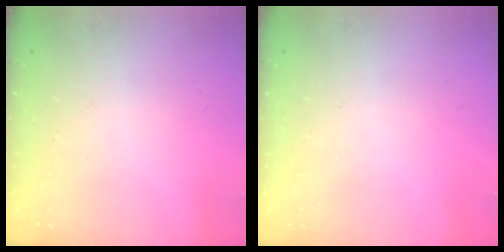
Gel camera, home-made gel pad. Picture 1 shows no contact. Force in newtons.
{"total": 0.0}